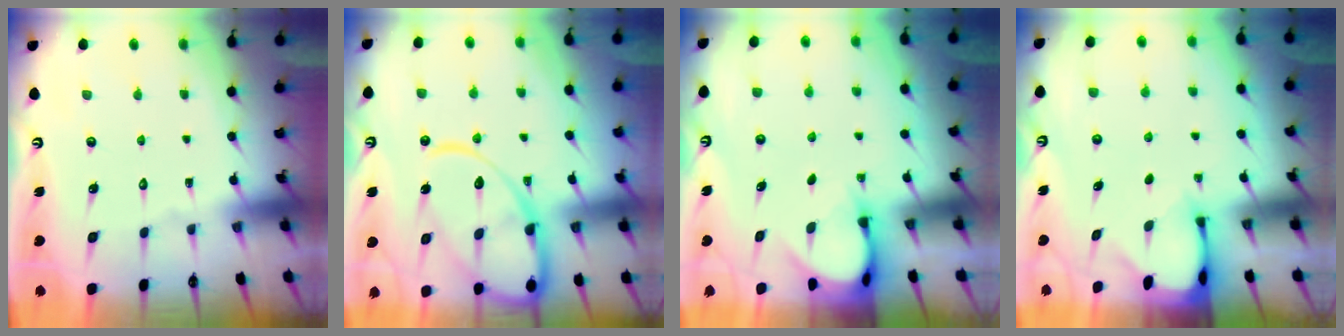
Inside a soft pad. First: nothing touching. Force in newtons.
{"total": 17.7, "press": 17.6, "slide": 1.8}
{"total": 3.8, "press": 3.8, "slide": 0.3}
{"total": 2.7, "press": 2.7, "slide": 0.3}